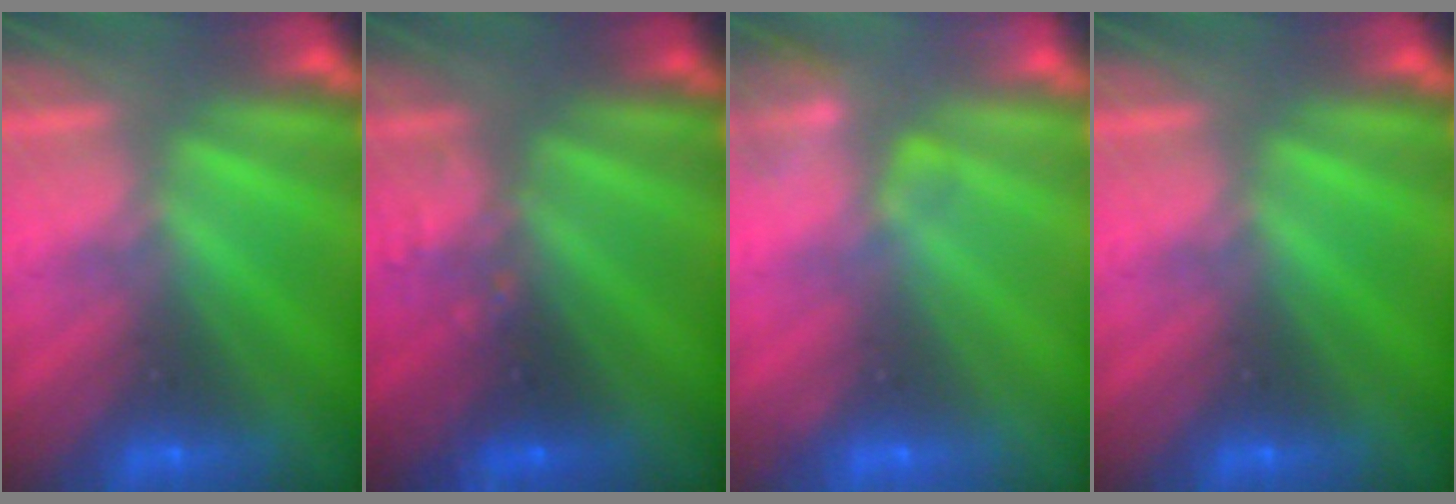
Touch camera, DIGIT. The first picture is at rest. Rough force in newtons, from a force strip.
{"total": 2.9}
{"total": 2.4}
{"total": 0.0}